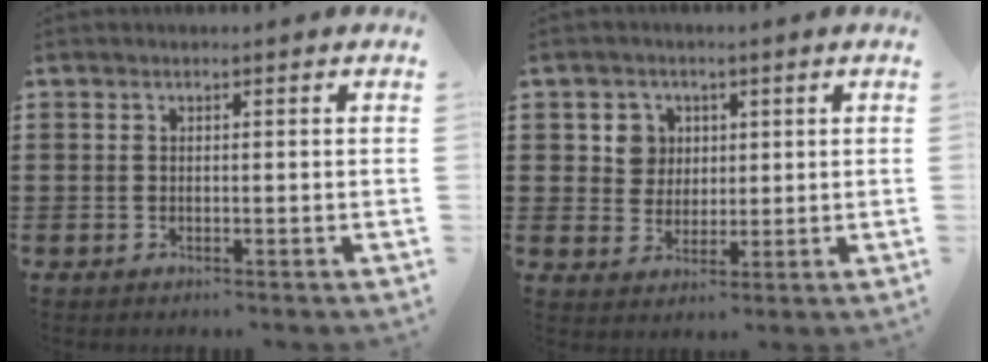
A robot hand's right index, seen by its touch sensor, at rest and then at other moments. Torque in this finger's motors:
{"motor_torque": [0.31, -0.30, 0.10, 0.00]}